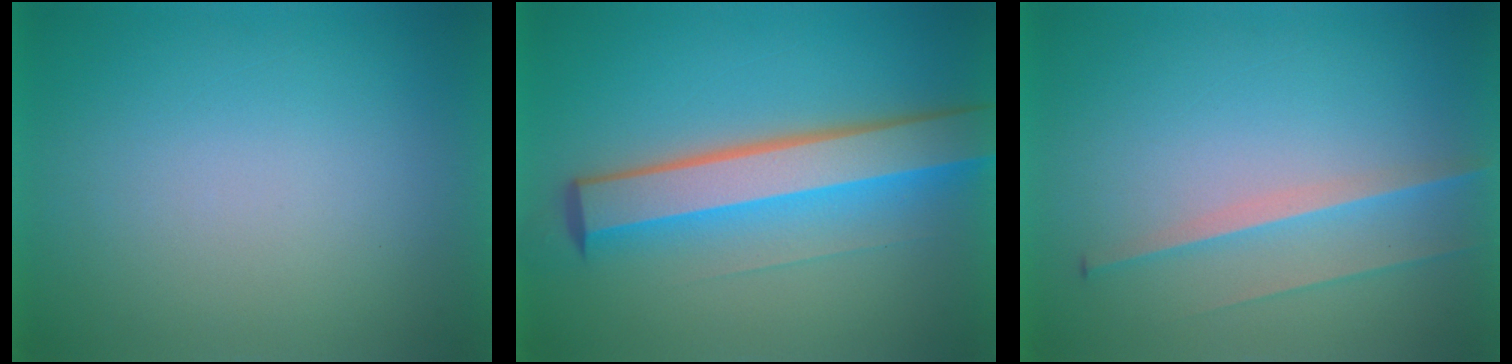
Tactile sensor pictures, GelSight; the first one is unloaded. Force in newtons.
{"total": 8.0}
{"total": 2.8}